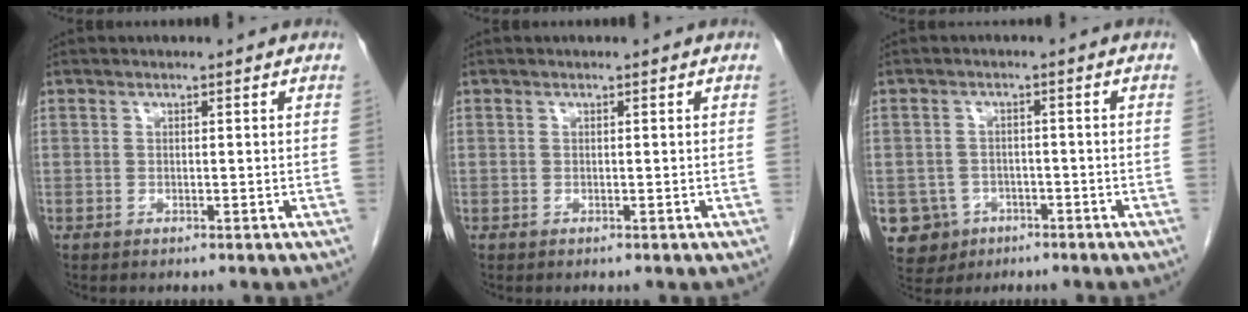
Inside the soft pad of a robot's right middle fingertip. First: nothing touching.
{"total": 0.0}
{"total": 5.8, "force": [-2.6, 5.1, 0.6], "torque": [-0.015, 0.008, -0.035]}